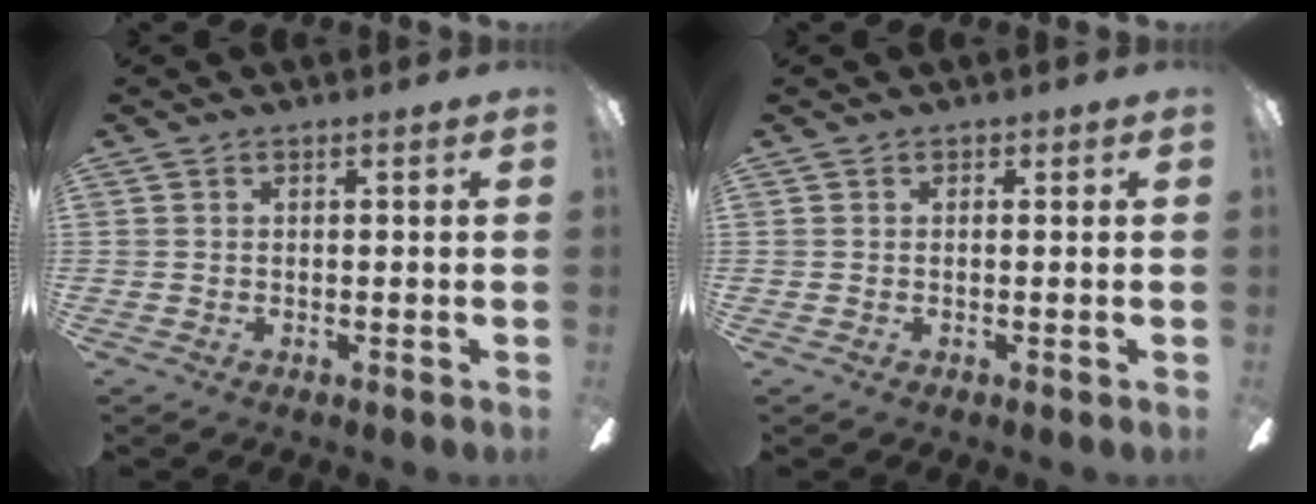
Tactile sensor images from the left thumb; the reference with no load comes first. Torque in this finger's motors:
{"motor_torque": [-0.01, 0.01, -0.18, 0.19, 0.00]}